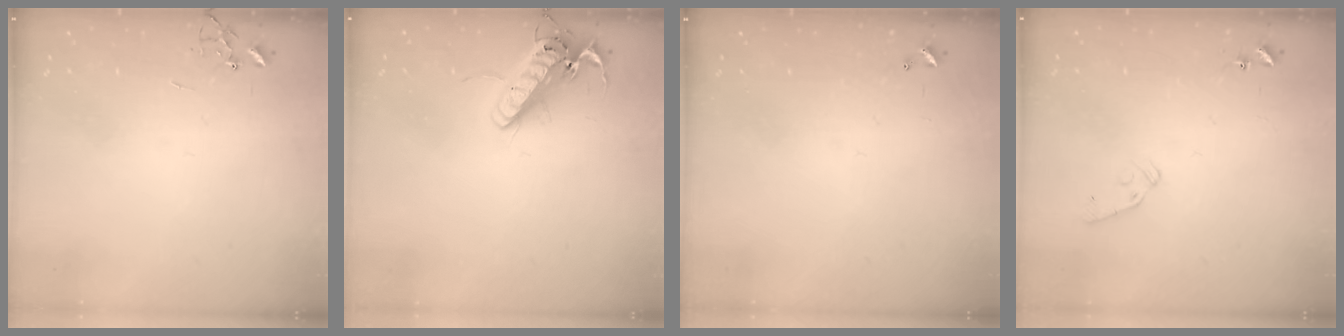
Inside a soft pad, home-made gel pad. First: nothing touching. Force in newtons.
{"total": 15.8, "press": 15.6, "slide": 2.7}
{"total": 0.0}
{"total": 8.0, "press": 7.9, "slide": 0.7}